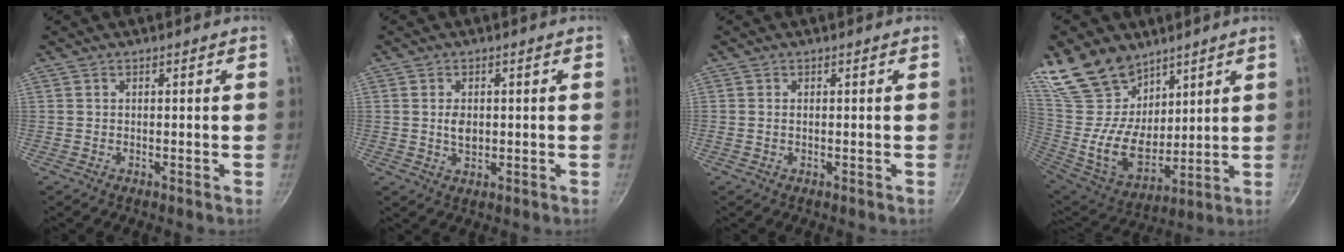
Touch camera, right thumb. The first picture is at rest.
{"total": 3.2, "force": [0.2, 2.1, 2.4], "torque": [-0.037, -0.001, 0.005]}
{"total": 0.5, "force": [0.0, 0.3, 0.4], "torque": [-0.009, 0.002, -0.001]}
{"total": 20.5, "force": [13.5, 12.7, 8.7], "torque": [-0.146, -0.083, 0.271]}